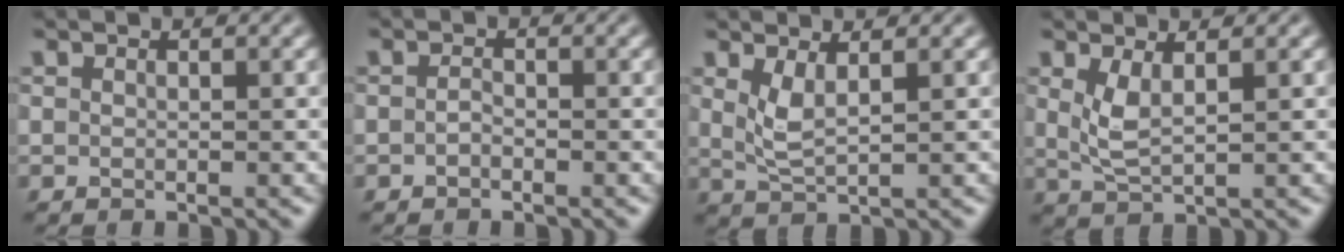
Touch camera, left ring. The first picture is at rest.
{"total": 0.8, "force": [-0.4, 0.4, 0.5], "torque": [-0.012, 0.001, -0.009]}
{"total": 2.4, "force": [1.1, 0.6, 2.0], "torque": [-0.046, -0.008, 0.026]}
{"total": 2.5, "force": [1.0, 0.8, 2.2], "torque": [-0.053, -0.006, 0.025]}